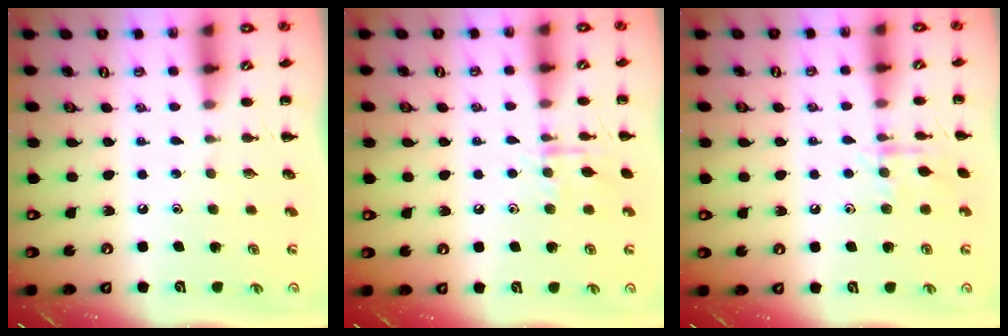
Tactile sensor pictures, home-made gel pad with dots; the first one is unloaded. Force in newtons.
{"total": 7.9, "press": 7.8, "slide": 0.8}
{"total": 8.2, "press": 8.1, "slide": 1.3}